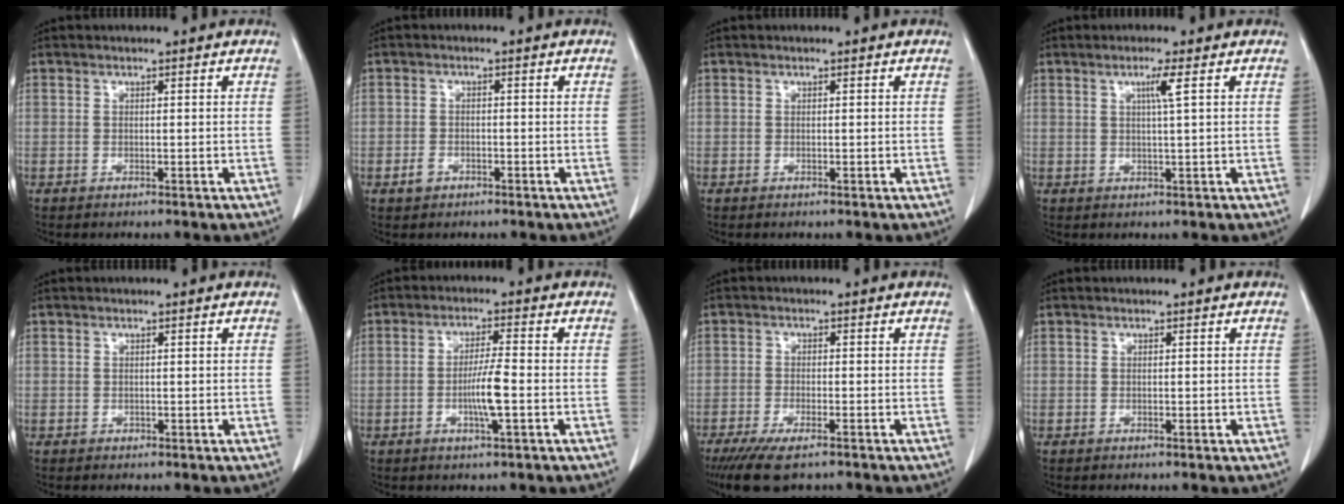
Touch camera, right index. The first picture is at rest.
{"total": 2.0, "force": [-1.1, 1.6, 0.6], "torque": [-0.010, 0.005, -0.016]}
{"total": 0.0}
{"total": 2.6, "force": [0.9, -0.7, 2.4], "torque": [-0.045, -0.003, 0.018]}
{"total": 0.5, "force": [-0.1, 0.5, 0.0], "torque": [0.003, 0.005, -0.003]}
{"total": 5.4, "force": [-1.3, 0.1, 5.2], "torque": [-0.100, -0.006, -0.025]}
{"total": 7.3, "force": [-5.3, 1.6, 4.7], "torque": [-0.078, -0.017, -0.086]}
{"total": 0.0}